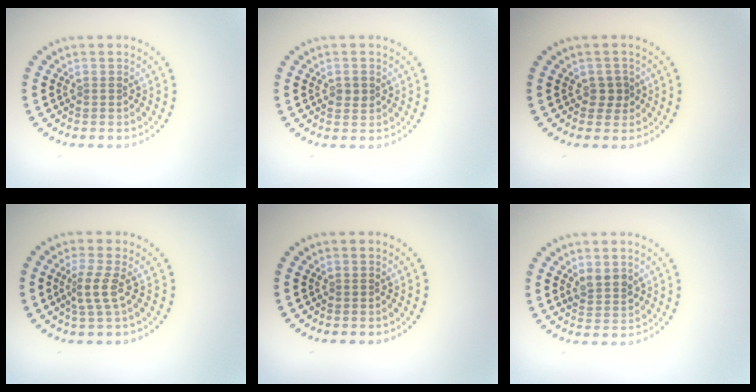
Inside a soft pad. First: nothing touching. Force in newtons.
{"total": 1.3, "press": 1.3, "slide": 0.2}
{"total": 1.5, "press": 1.4, "slide": 0.5}
{"total": 2.3, "press": 1.6, "slide": 1.6}
{"total": 0.0}
{"total": 2.1, "press": 2.0, "slide": 0.8}